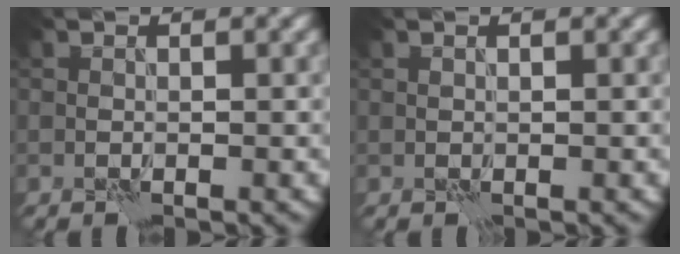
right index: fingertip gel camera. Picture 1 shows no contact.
{"total": 0.0}